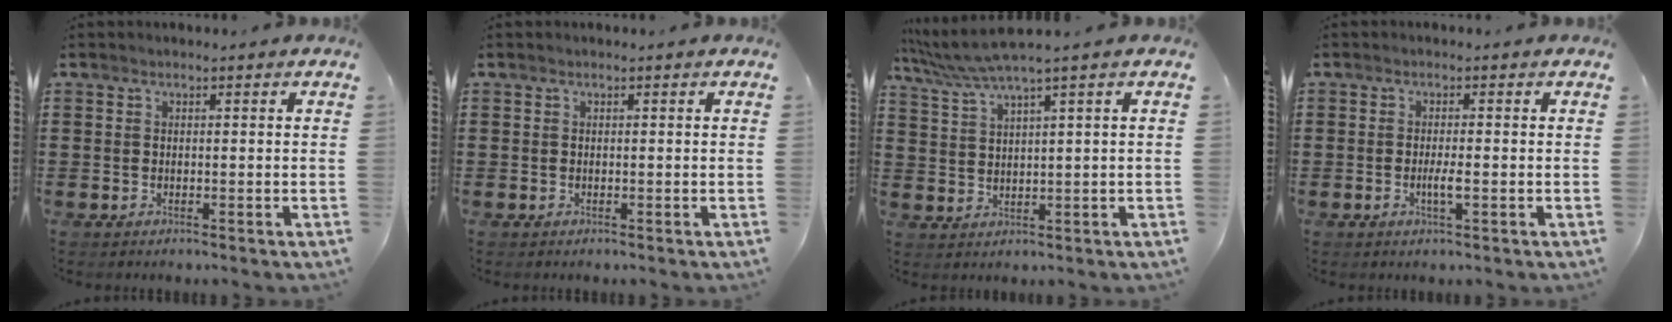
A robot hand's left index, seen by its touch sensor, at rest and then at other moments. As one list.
[{"total": 0.0}, {"total": 4.3, "force": [3.0, -0.4, 3.1], "torque": [-0.078, -0.012, 0.048]}, {"total": 2.4, "force": [-0.5, 0.2, 2.4], "torque": [-0.048, -0.005, -0.012]}]